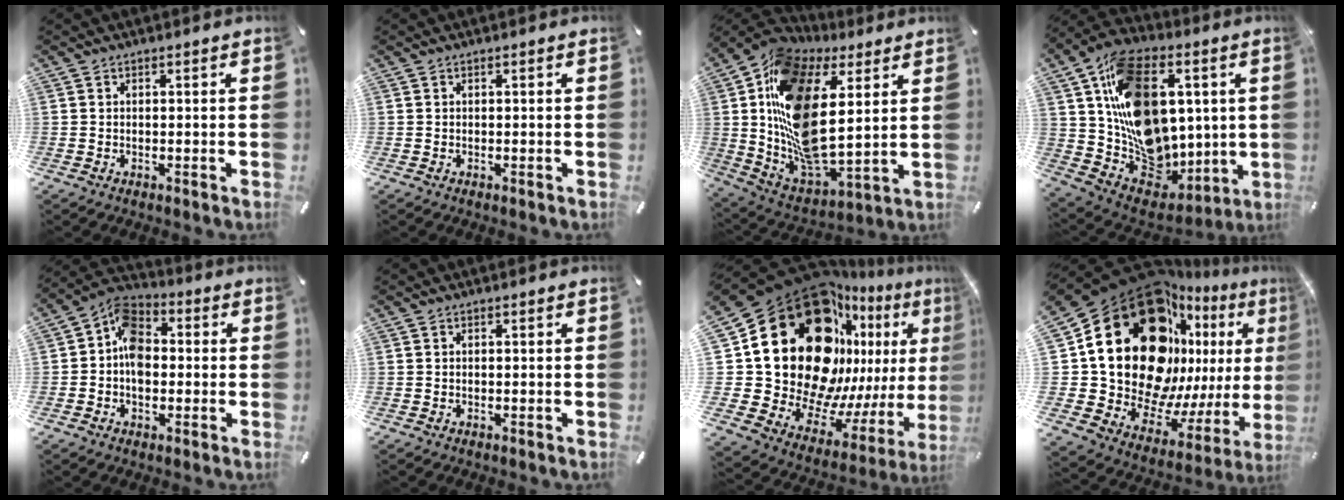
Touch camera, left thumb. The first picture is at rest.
{"total": 0.0}
{"total": 21.2, "force": [7.1, 13.0, 15.1], "torque": [-0.341, -0.060, 0.123]}
{"total": 22.9, "force": [5.3, 16.8, 14.6], "torque": [-0.246, -0.025, 0.106]}
{"total": 9.0, "force": [-1.1, 7.0, 5.6], "torque": [-0.094, 0.015, -0.020]}
{"total": 0.0}
{"total": 33.0, "force": [11.1, 21.7, 22.2], "torque": [-0.387, -0.142, 0.239]}
{"total": 30.4, "force": [8.8, 21.0, 20.1], "torque": [-0.332, -0.110, 0.194]}